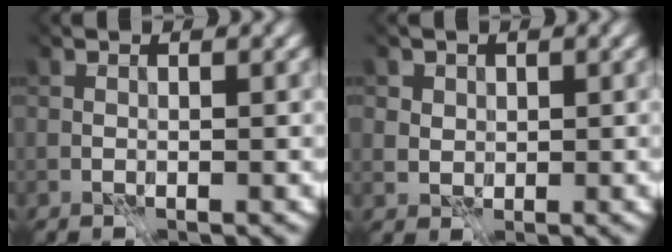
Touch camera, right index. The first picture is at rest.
{"total": 3.2, "force": [1.7, 2.6, 1.1], "torque": [-0.038, 0.002, 0.027]}